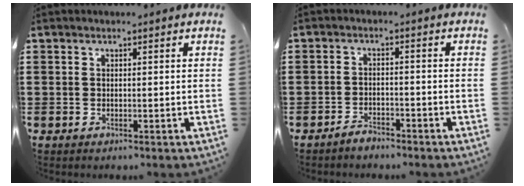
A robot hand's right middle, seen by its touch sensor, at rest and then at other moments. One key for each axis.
{"total": 2.2, "fx": -2.2, "fy": 0.4, "fz": 0.3, "tx": -0.012, "ty": 0.001, "tz": -0.043}